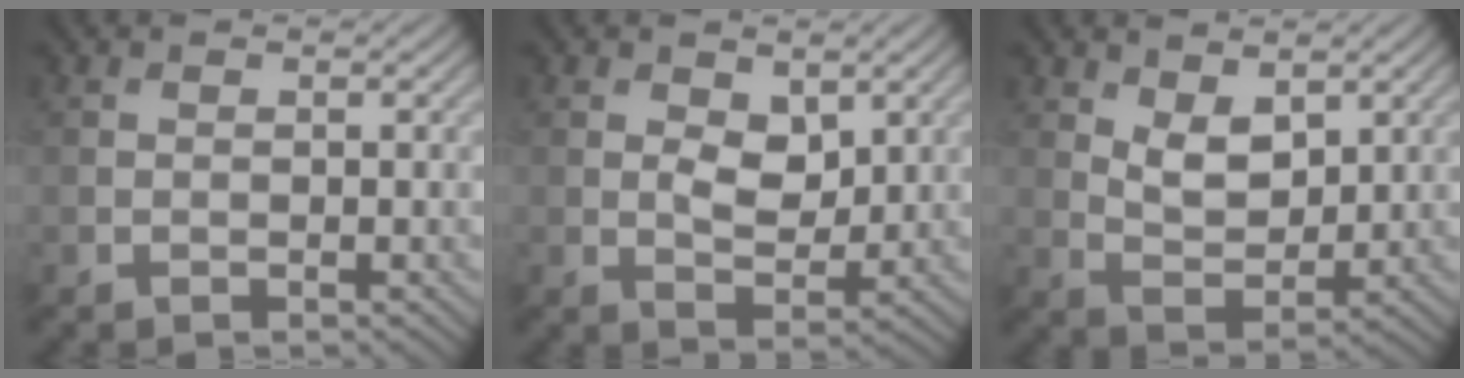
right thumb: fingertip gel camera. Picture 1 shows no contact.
{"total": 3.9, "force": [1.3, 2.3, 2.9], "torque": [-0.058, -0.008, 0.022]}
{"total": 4.7, "force": [2.4, 2.5, 3.2], "torque": [-0.069, -0.010, 0.047]}